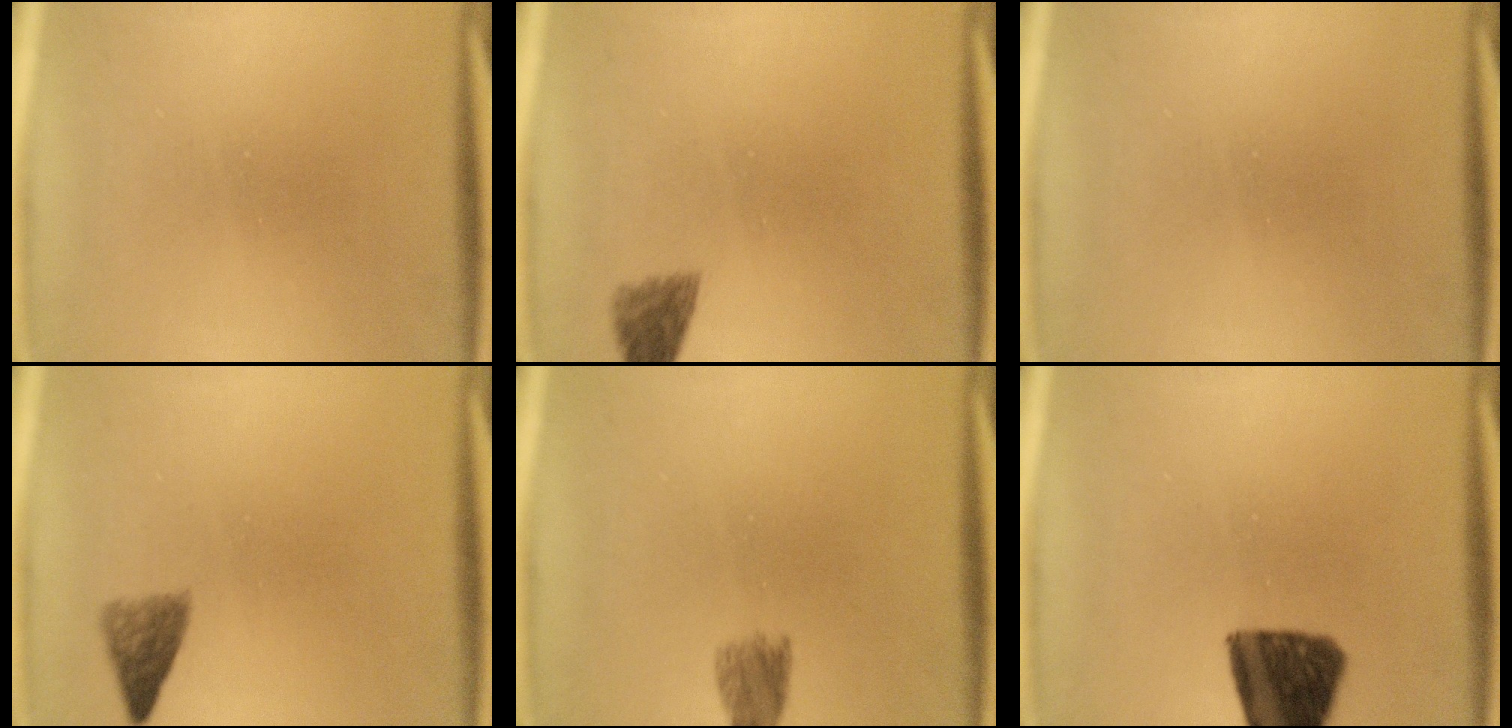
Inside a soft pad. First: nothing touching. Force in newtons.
{"total": 2.0}
{"total": 0.0}
{"total": 2.9}
{"total": 4.1}
{"total": 11.8}